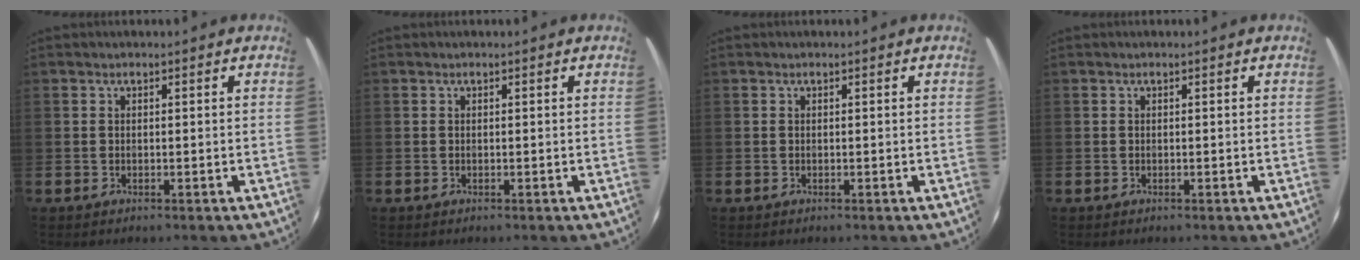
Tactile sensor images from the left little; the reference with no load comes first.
{"total": 0.0}
{"total": 0.0}
{"total": 0.0}